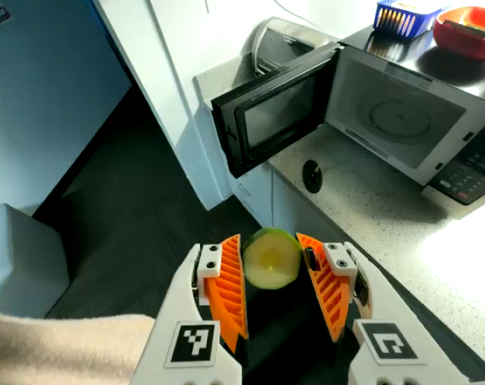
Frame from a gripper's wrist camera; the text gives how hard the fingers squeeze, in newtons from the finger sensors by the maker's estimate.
{"total": 9.9, "left": 10.0, "right": 9.8}